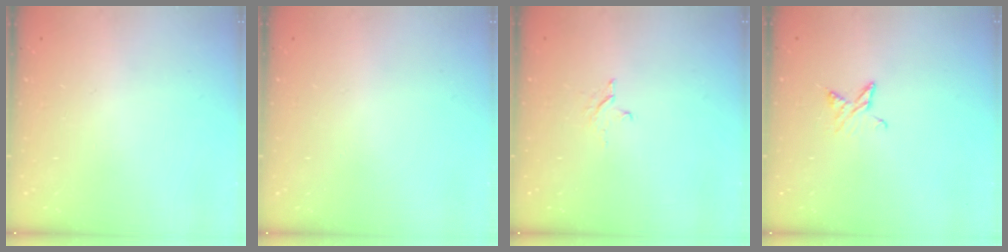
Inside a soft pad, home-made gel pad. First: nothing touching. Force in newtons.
{"total": 0.0}
{"total": 3.0, "press": 3.0, "slide": 0.3}
{"total": 6.5, "press": 6.5, "slide": 0.4}